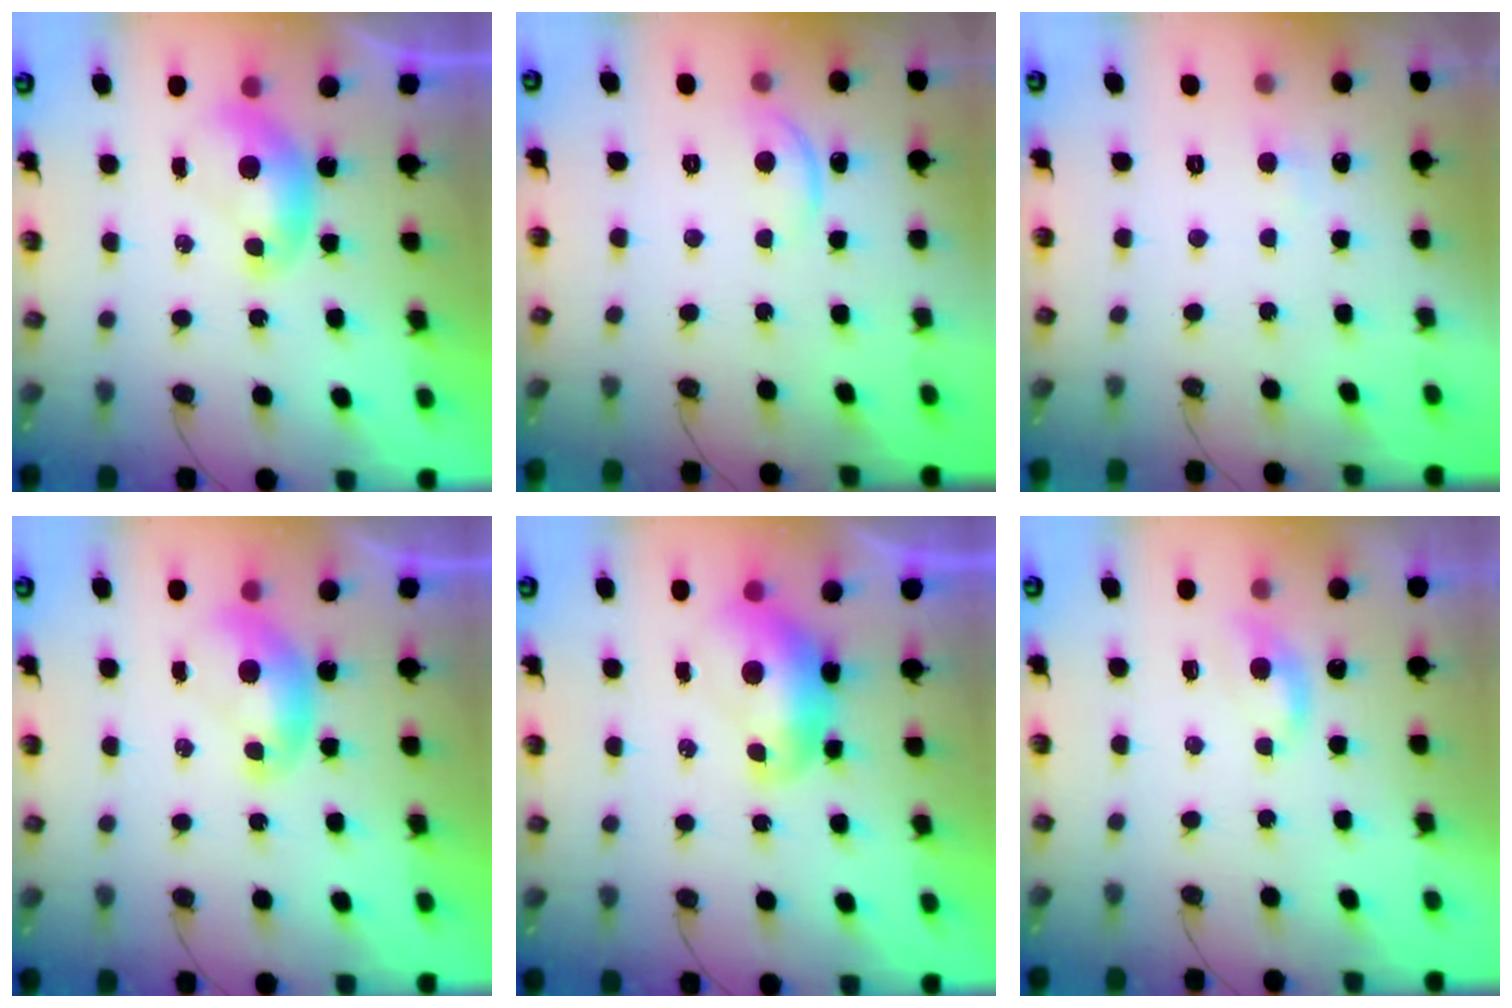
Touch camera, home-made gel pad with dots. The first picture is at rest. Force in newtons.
{"total": 3.0, "press": 3.0, "slide": 0.5}
{"total": 1.7, "press": 1.5, "slide": 0.7}
{"total": 0.0}
{"total": 1.5, "press": 1.4, "slide": 0.6}
{"total": 0.9, "press": 0.8, "slide": 0.5}